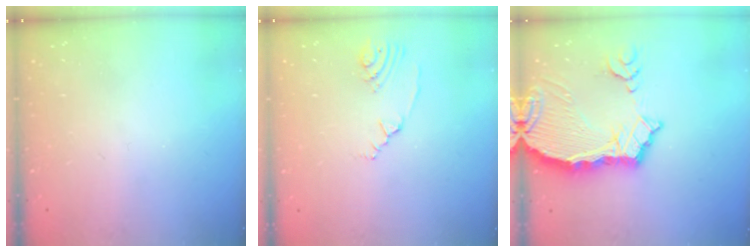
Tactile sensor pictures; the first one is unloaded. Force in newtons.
{"total": 2.5, "press": 2.1, "slide": 1.3}
{"total": 11.4, "press": 11.3, "slide": 1.3}